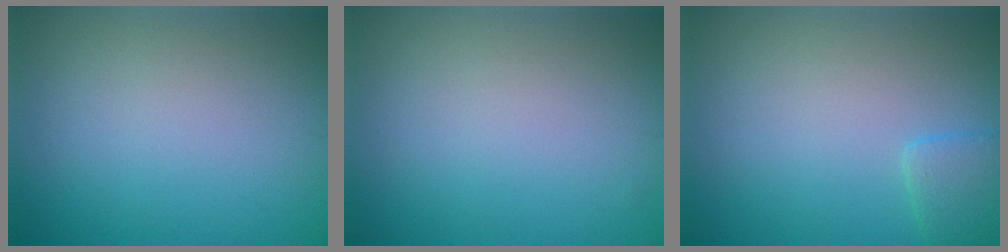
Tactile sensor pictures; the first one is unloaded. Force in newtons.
{"total": 0.0}
{"total": 1.7, "press": 1.7, "slide": 0.1}